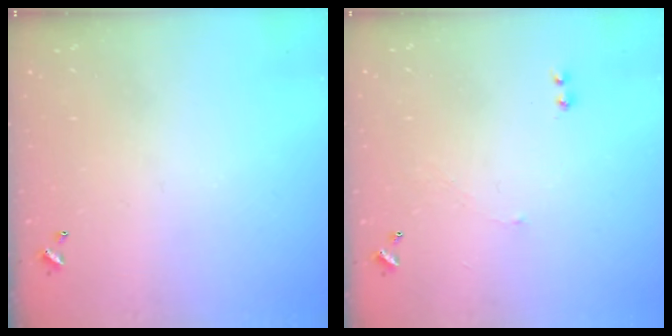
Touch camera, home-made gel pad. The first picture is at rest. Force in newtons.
{"total": 1.6, "press": 1.5, "slide": 0.6}